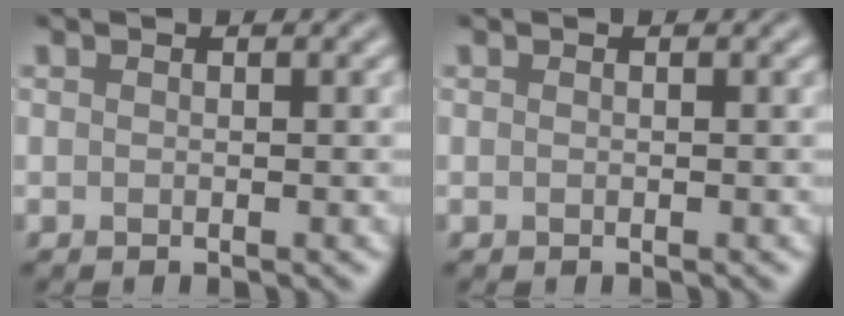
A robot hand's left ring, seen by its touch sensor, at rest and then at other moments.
{"total": 0.0}